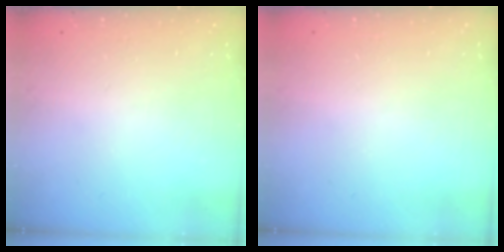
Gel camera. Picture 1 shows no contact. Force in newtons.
{"total": 0.6, "press": 0.5, "slide": 0.2}